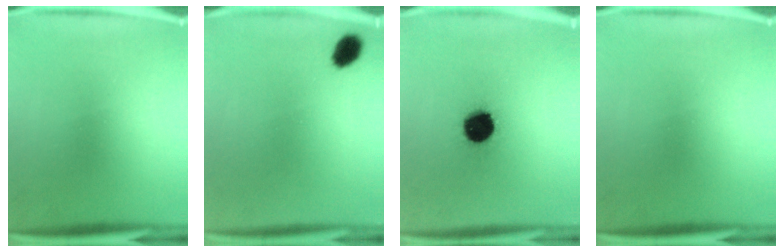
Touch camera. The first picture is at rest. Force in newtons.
{"total": 4.3}
{"total": 15.2}
{"total": 0.0}